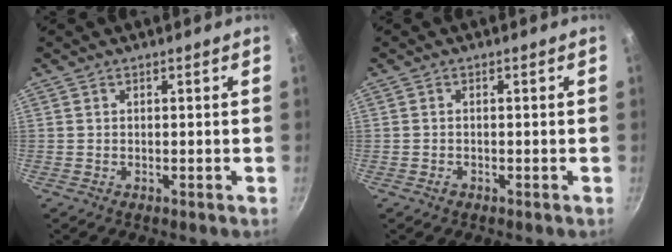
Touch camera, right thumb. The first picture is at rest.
{"total": 0.9, "force": [-0.6, 0.6, 0.4], "torque": [-0.010, 0.003, -0.011]}